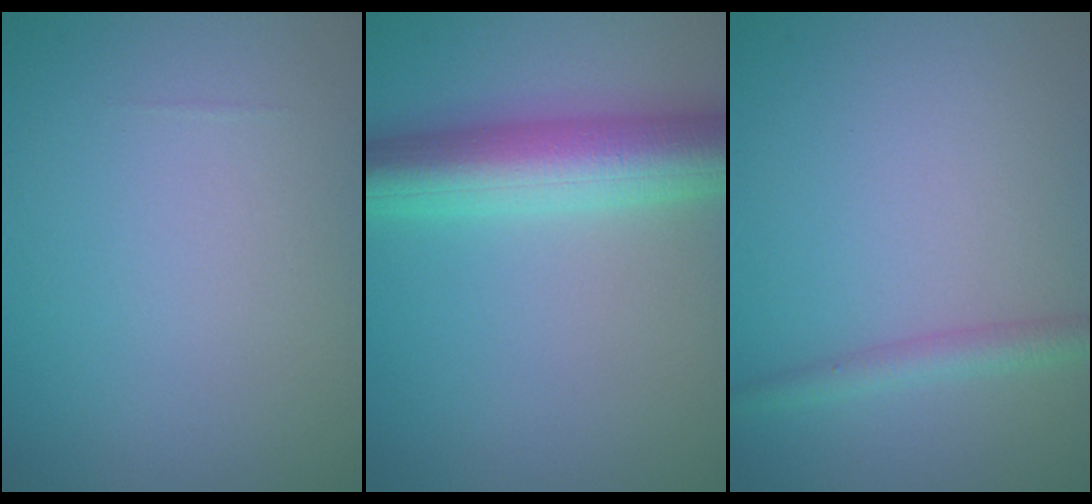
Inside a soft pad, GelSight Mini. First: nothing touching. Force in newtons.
{"total": 7.8, "press": 7.8, "slide": 0.3}
{"total": 2.0, "press": 2.0, "slide": 0.1}